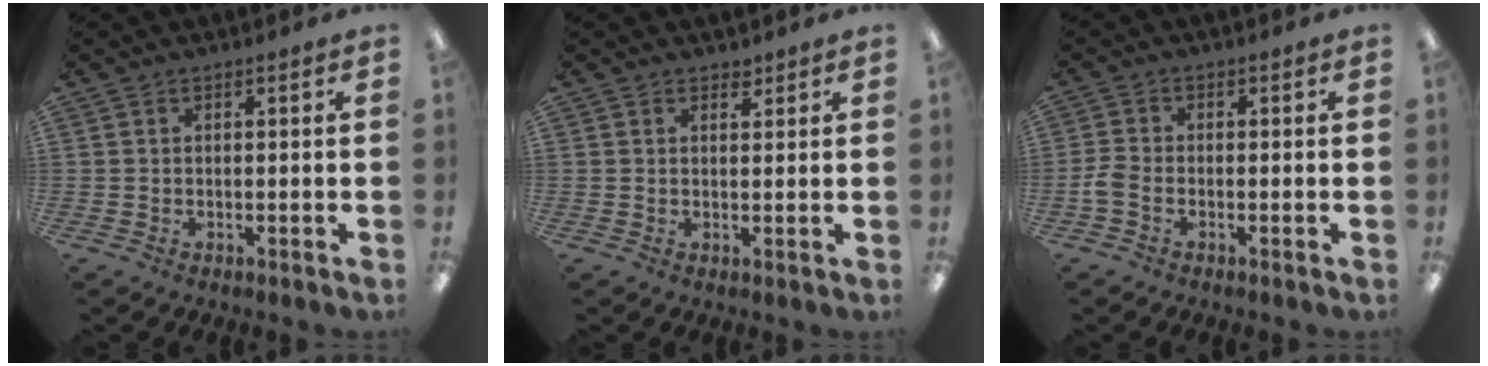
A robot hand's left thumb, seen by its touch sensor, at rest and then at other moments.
{"total": 1.8, "force": [1.5, 0.9, 0.5], "torque": [-0.003, -0.004, 0.027]}
{"total": 2.8, "force": [-1.0, 1.6, 2.0], "torque": [-0.047, 0.001, -0.020]}